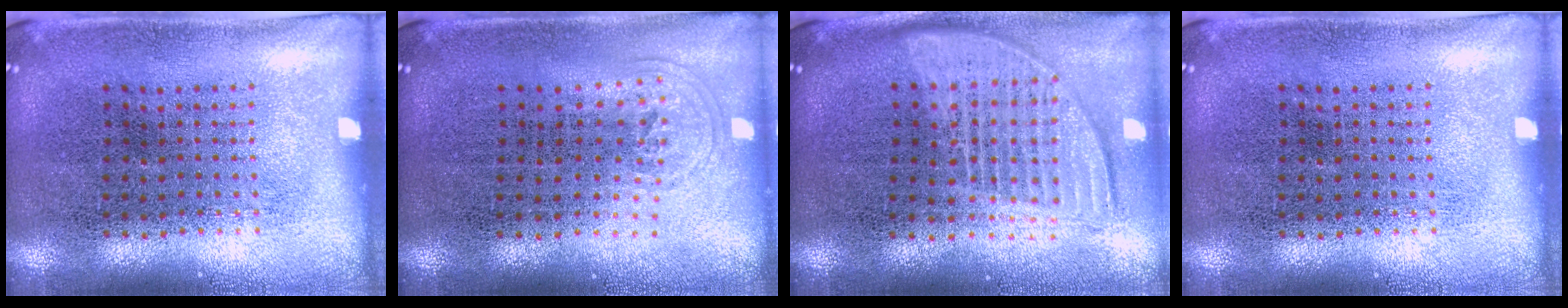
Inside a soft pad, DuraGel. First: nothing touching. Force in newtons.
{"total": 0.9, "press": 0.6, "slide": 0.6}
{"total": 1.8, "press": 1.5, "slide": 1.0}
{"total": 0.0}